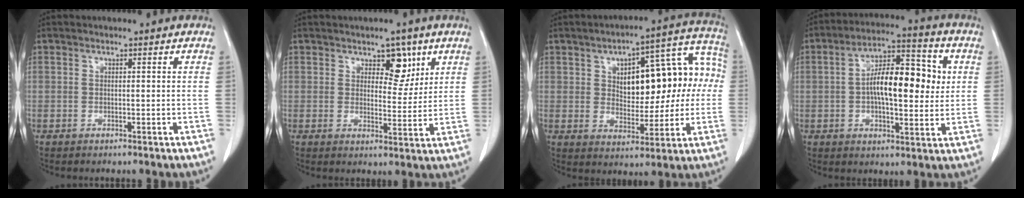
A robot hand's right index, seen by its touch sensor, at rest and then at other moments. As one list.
[{"total": 5.1, "force": [2.9, 2.7, 3.2], "torque": [-0.036, -0.001, 0.043]}, {"total": 17.3, "force": [2.0, 7.8, 15.4], "torque": [-0.206, 0.050, 0.039]}, {"total": 13.5, "force": [1.2, 5.0, 12.5], "torque": [-0.211, 0.026, 0.015]}]